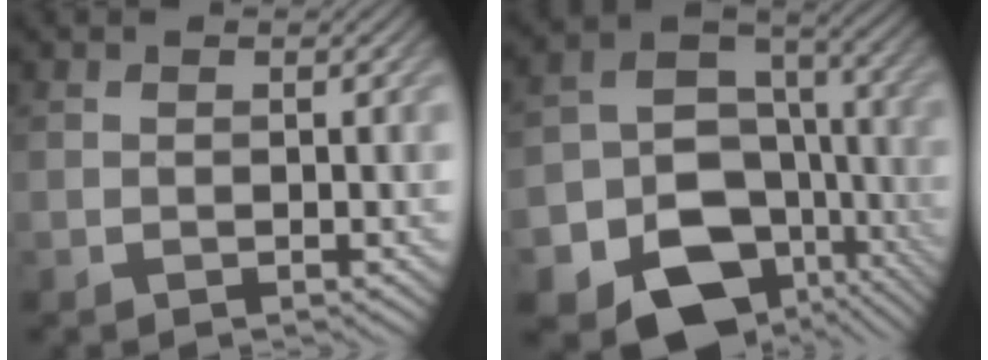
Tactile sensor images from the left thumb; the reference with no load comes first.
{"total": 17.9, "force": [-8.1, 13.6, 8.5], "torque": [-0.163, -0.047, -0.109]}